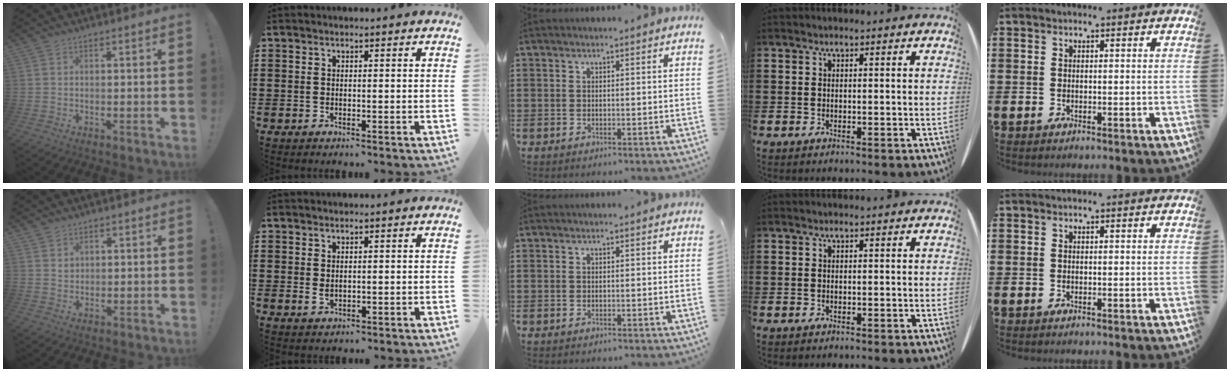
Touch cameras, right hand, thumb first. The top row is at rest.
{"thumb": {"total": 2.0, "force": [1.4, 1.3, 0.4], "torque": [0.005, -0.013, 0.025]}, "index": {"total": 1.1, "force": [0.3, 0.7, 0.9], "torque": [-0.018, 0.003, 0.004]}}